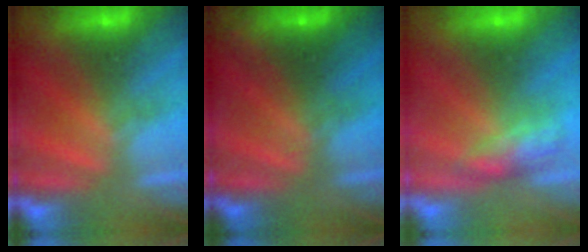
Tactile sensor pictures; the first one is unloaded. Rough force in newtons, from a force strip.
{"total": 2.7}
{"total": 2.7}